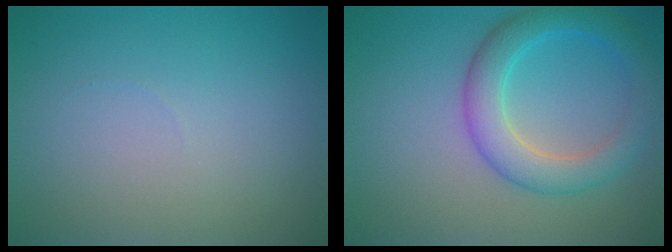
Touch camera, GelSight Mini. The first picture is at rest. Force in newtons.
{"total": 4.7, "press": 4.7, "slide": 0.0}